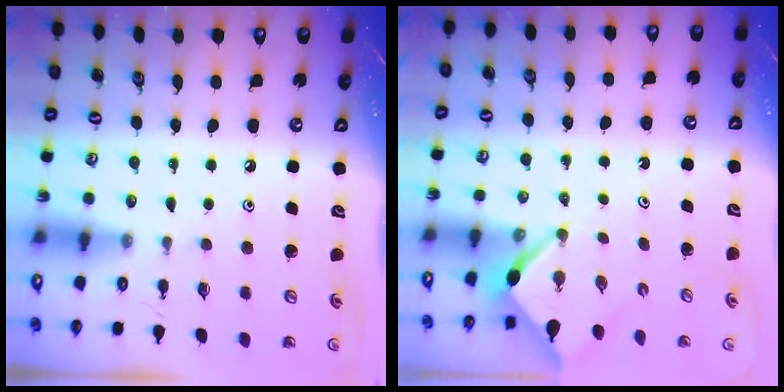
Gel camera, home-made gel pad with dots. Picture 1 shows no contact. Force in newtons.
{"total": 2.6, "press": 2.5, "slide": 0.3}